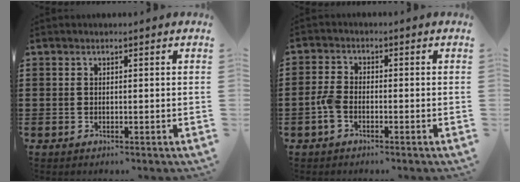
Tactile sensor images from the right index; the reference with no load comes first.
{"total": 3.0, "force": [-1.3, 1.6, 2.2], "torque": [-0.062, -0.003, -0.031]}